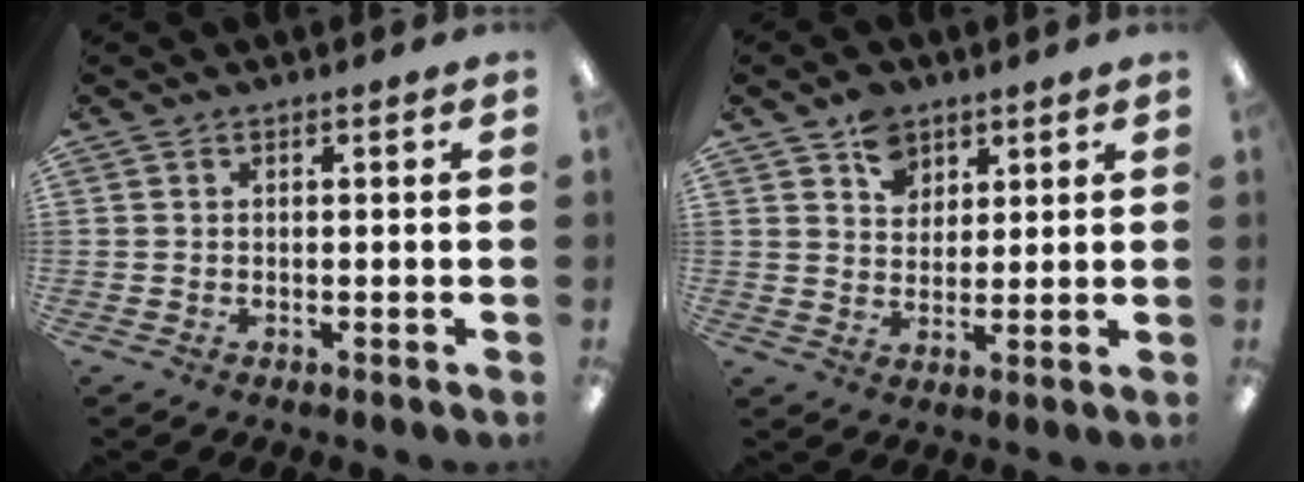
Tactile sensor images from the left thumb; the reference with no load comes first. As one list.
[{"total": 7.3, "force": [4.6, 5.3, 2.1], "torque": [-0.031, -0.013, 0.084]}]